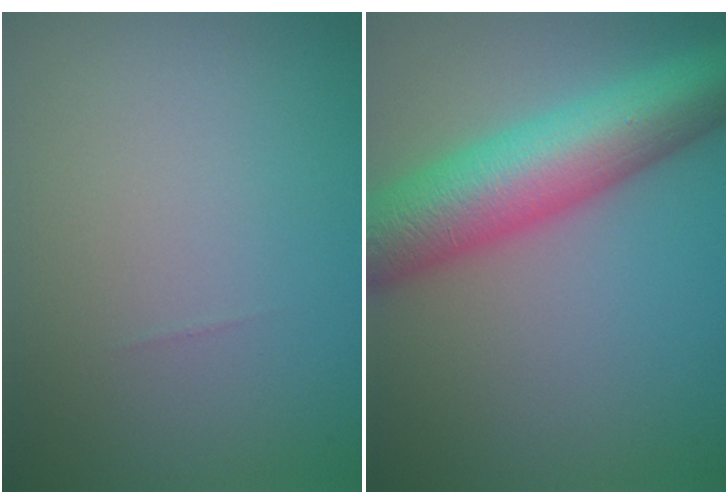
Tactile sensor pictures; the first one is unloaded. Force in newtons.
{"total": 10.2, "press": 10.2, "slide": 0.4}